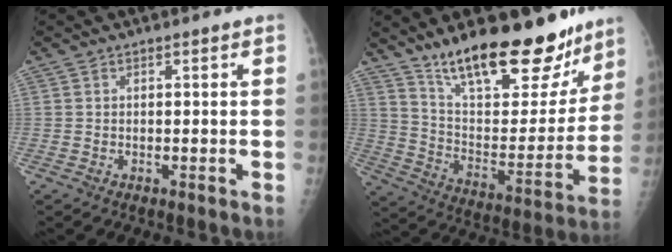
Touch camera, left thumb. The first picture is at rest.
{"total": 25.5, "force": [18.8, 9.1, 14.6], "torque": [-0.174, -0.096, 0.299]}